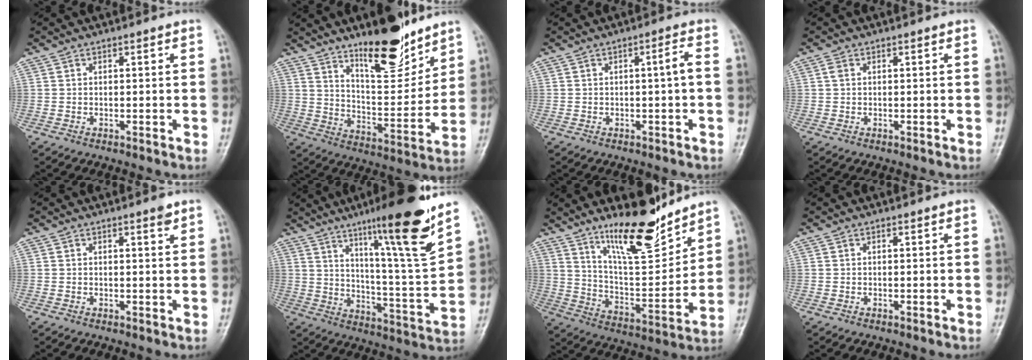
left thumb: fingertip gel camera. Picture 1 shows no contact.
{"total": 14.8, "force": [10.9, 4.9, 8.8], "torque": [-0.103, -0.088, 0.184]}
{"total": 2.2, "force": [-0.2, 0.0, 2.2], "torque": [-0.039, 0.009, -0.003]}
{"total": 0.9, "force": [0.2, 0.7, 0.6], "torque": [-0.011, 0.003, 0.002]}
{"total": 1.4, "force": [1.0, 0.2, 1.0], "torque": [-0.014, -0.006, 0.014]}
{"total": 19.6, "force": [12.6, 1.3, 14.9], "torque": [-0.203, -0.072, 0.198]}
{"total": 16.0, "force": [12.2, 4.2, 9.5], "torque": [-0.122, -0.091, 0.214]}
{"total": 0.0}